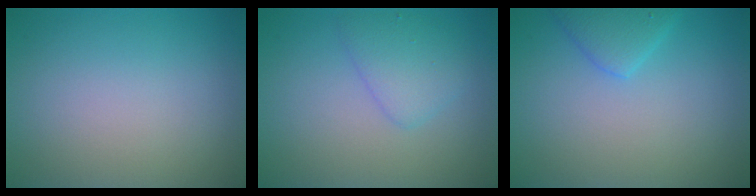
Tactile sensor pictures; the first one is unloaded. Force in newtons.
{"total": 2.6, "press": 2.6, "slide": 0.1}
{"total": 2.3, "press": 2.3, "slide": 0.1}